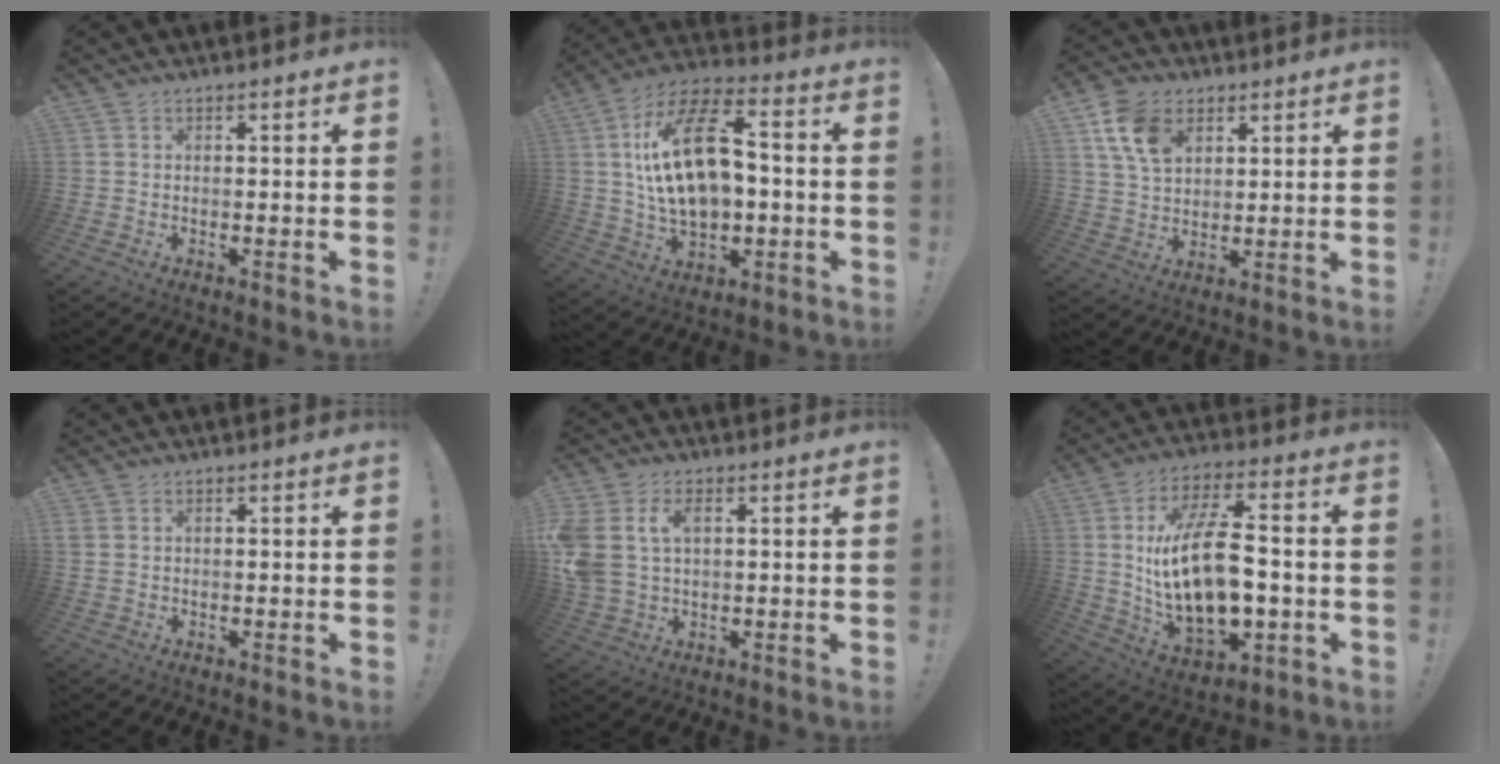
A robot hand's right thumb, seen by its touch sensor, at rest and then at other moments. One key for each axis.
{"total": 21.2, "fx": 2.1, "fy": 12.2, "fz": 17.2, "tx": -0.288, "ty": 0.002, "tz": 0.037}
{"total": 11.4, "fx": 5.5, "fy": 7.6, "fz": 6.4, "tx": -0.113, "ty": -0.013, "tz": 0.105}
{"total": 1.3, "fx": 0.5, "fy": 1.0, "fz": 0.7, "tx": -0.018, "ty": 0.005, "tz": 0.011}
{"total": 9.3, "fx": 2.8, "fy": 6.6, "fz": 5.9, "tx": -0.142, "ty": 0.003, "tz": 0.052}
{"total": 21.4, "fx": 0.5, "fy": 10.7, "fz": 18.5, "tx": -0.339, "ty": -0.012, "tz": 0.006}